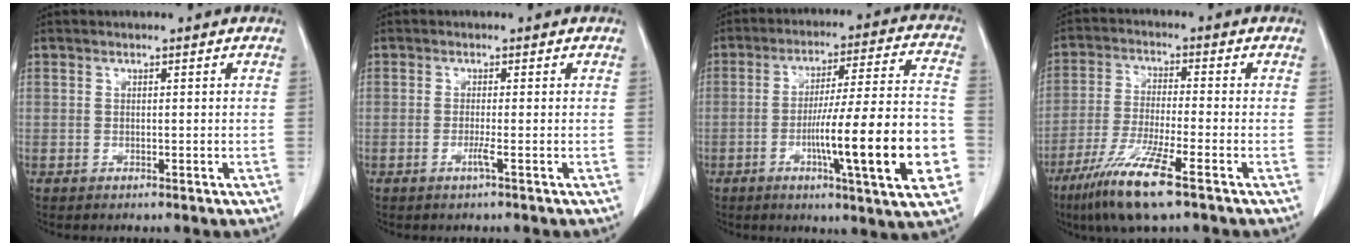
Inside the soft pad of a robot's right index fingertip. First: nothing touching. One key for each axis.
{"total": 1.3, "fx": -0.6, "fy": -0.4, "fz": 1.1, "tx": -0.019, "ty": -0.002, "tz": -0.013}
{"total": 19.9, "fx": -5.3, "fy": 0.6, "fz": 19.1, "tx": -0.251, "ty": 0.001, "tz": -0.076}
{"total": 10.5, "fx": -6.3, "fy": 0.2, "fz": 8.3, "tx": -0.172, "ty": -0.030, "tz": -0.120}